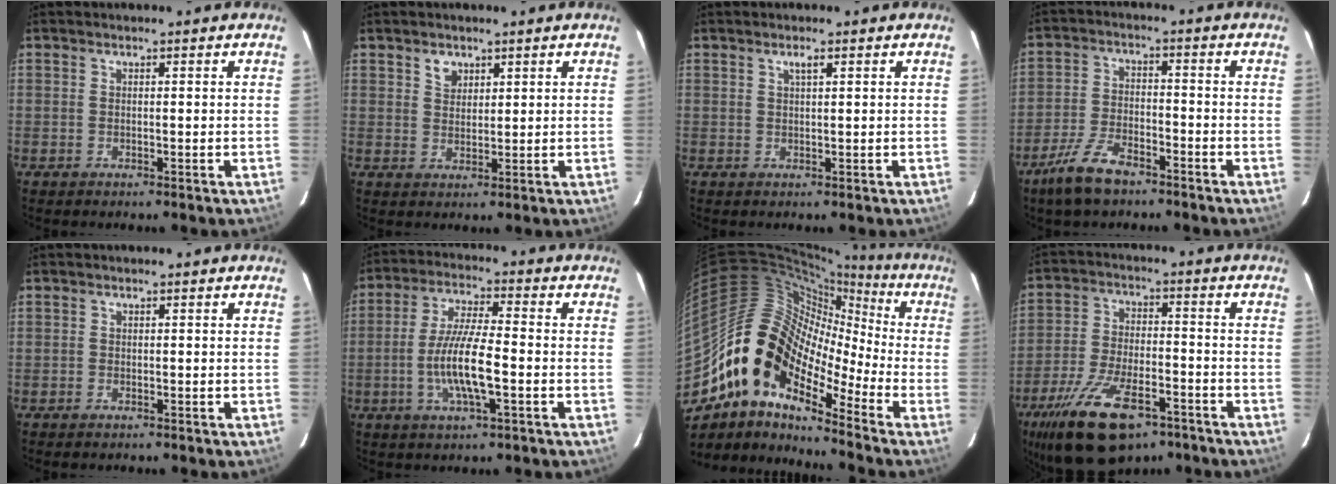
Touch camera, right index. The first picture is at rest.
{"total": 2.9, "force": [1.7, 2.1, 1.0], "torque": [-0.010, 0.008, 0.031]}
{"total": 1.2, "force": [0.7, 0.2, 1.0], "torque": [-0.017, 0.004, 0.011]}
{"total": 8.9, "force": [-6.5, 3.4, 5.0], "torque": [-0.119, -0.002, -0.122]}
{"total": 0.7, "force": [-0.6, 0.4, 0.3], "torque": [-0.004, 0.001, -0.010]}
{"total": 10.6, "force": [-2.8, 1.8, 10.0], "torque": [-0.197, -0.003, -0.055]}
{"total": 15.9, "force": [-8.8, 8.8, 9.9], "torque": [-0.160, 0.011, -0.188]}
{"total": 19.3, "force": [-12.2, 8.7, 12.1], "torque": [-0.248, -0.023, -0.202]}